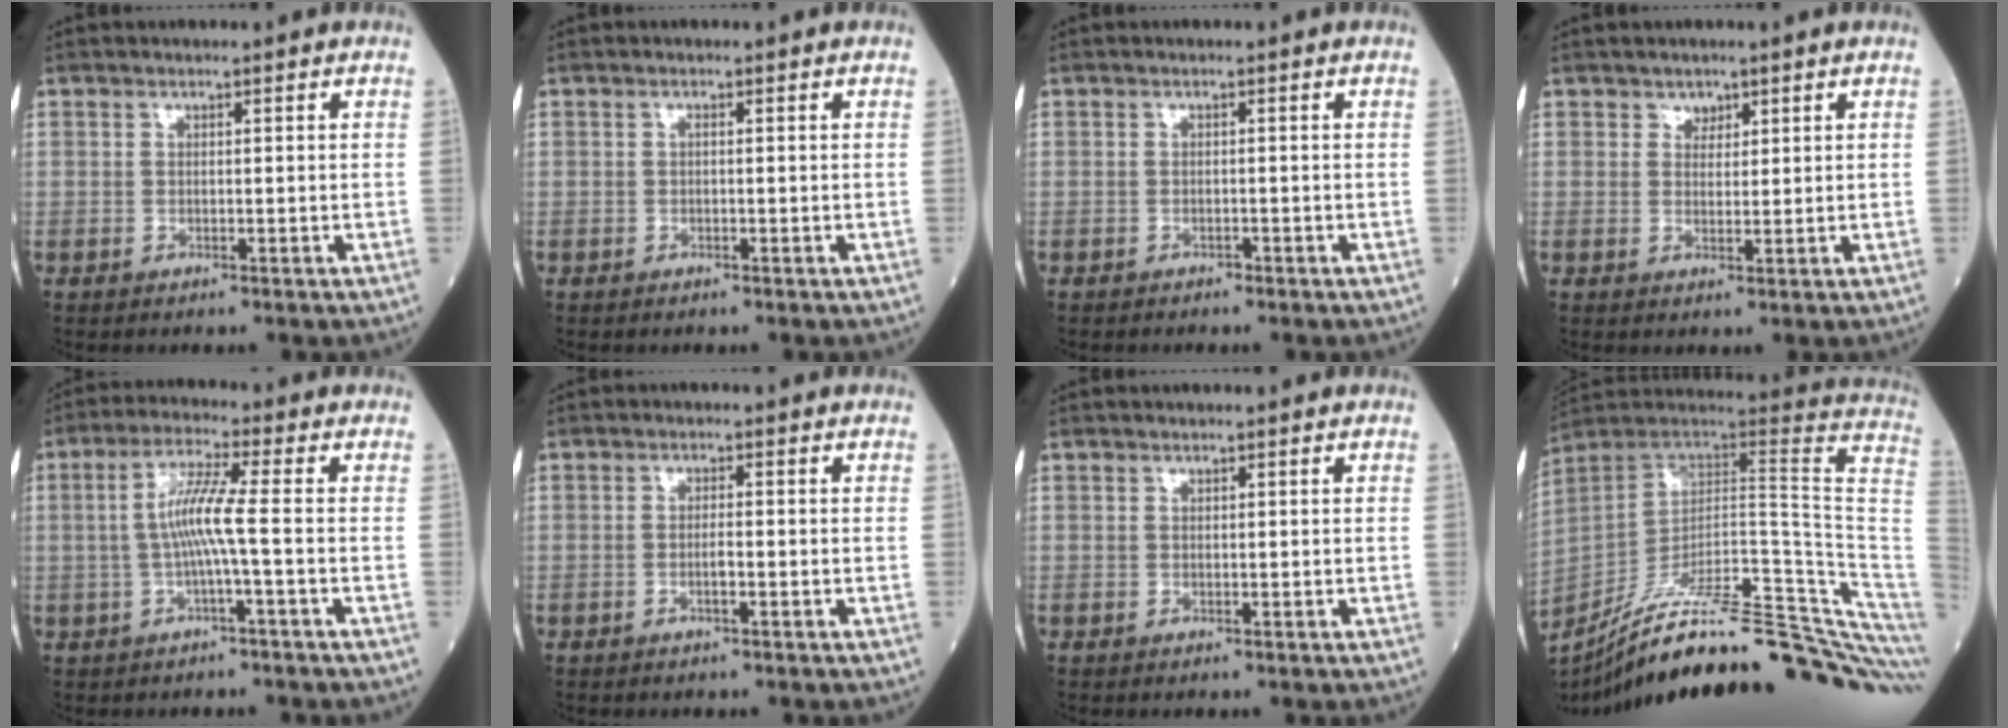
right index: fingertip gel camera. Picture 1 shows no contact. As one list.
[{"total": 0.7, "force": [0.0, 0.4, 0.5], "torque": [-0.017, 0.002, -0.001]}, {"total": 2.0, "force": [-1.4, 1.0, 0.8], "torque": [-0.030, -0.003, -0.017]}, {"total": 2.8, "force": [1.6, 2.1, 0.9], "torque": [-0.022, 0.007, 0.034]}, {"total": 6.9, "force": [-0.7, 0.1, 6.8], "torque": [-0.142, 0.008, -0.013]}, {"total": 1.9, "force": [-0.7, 0.6, 1.7], "torque": [-0.039, 0.001, -0.011]}, {"total": 0.0}, {"total": 35.5, "force": [-27.9, 2.0, 21.9], "torque": [-0.217, -0.025, -0.397]}]